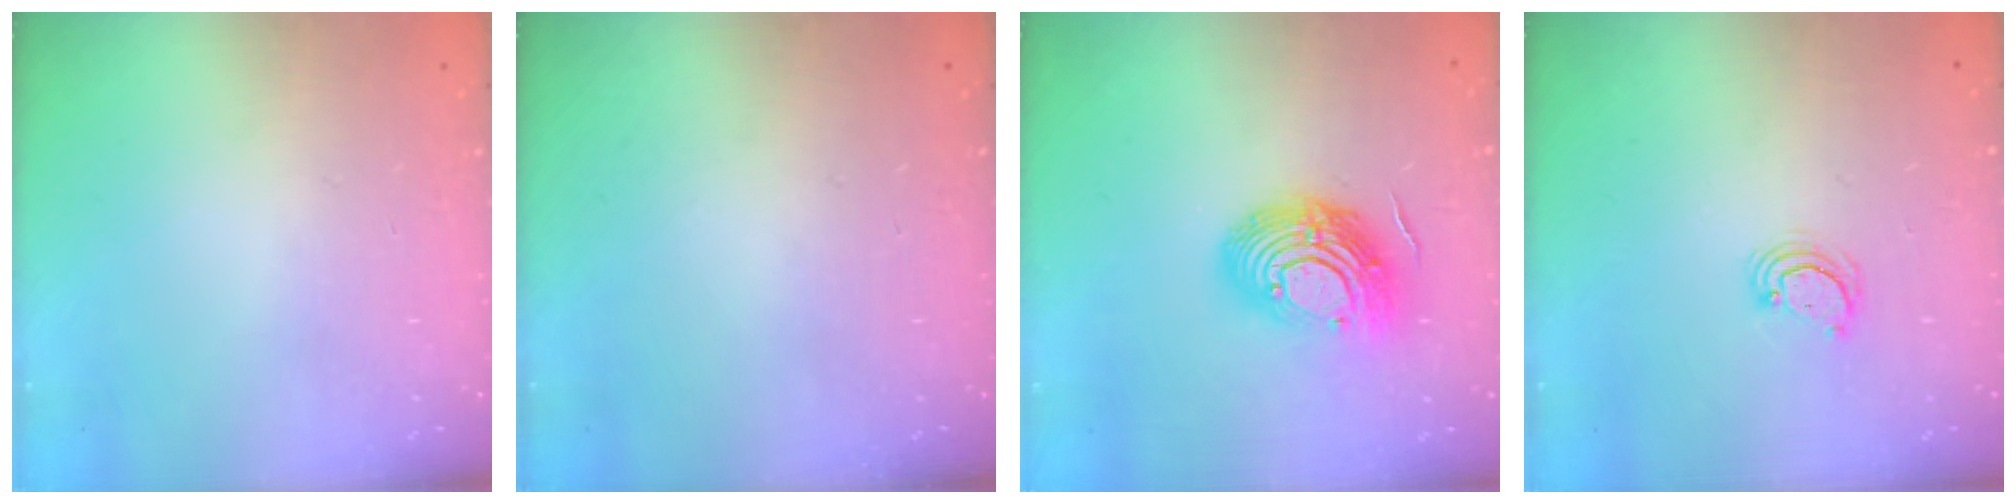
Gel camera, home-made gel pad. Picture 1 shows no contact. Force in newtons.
{"total": 0.0}
{"total": 14.7, "press": 14.6, "slide": 1.2}
{"total": 4.0, "press": 4.0, "slide": 0.3}